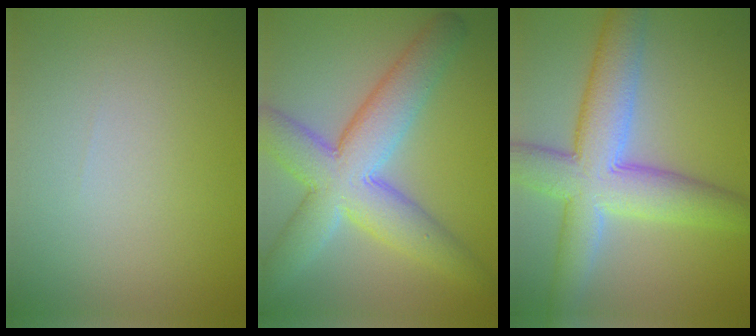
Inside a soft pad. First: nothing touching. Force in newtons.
{"total": 8.9, "press": 8.9, "slide": 0.3}
{"total": 8.5, "press": 8.5, "slide": 0.3}